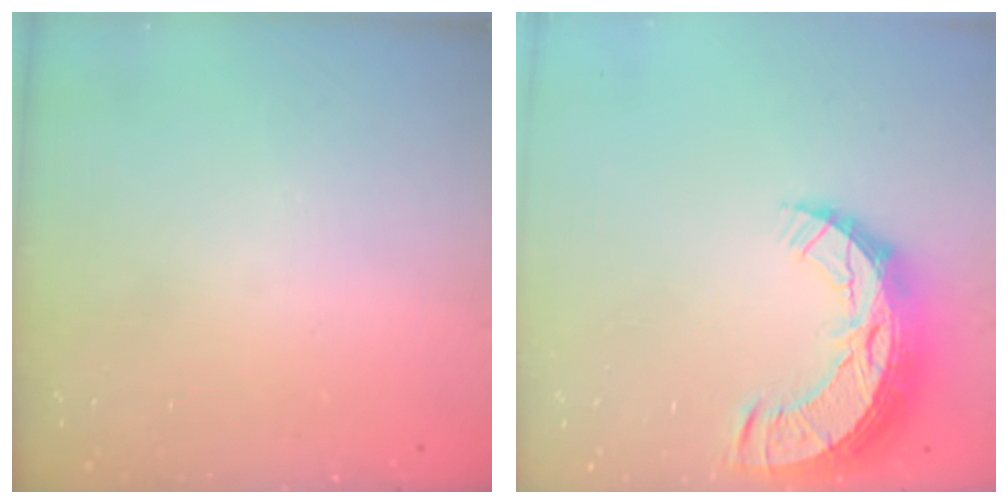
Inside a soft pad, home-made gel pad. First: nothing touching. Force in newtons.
{"total": 13.4, "press": 13.4, "slide": 0.9}